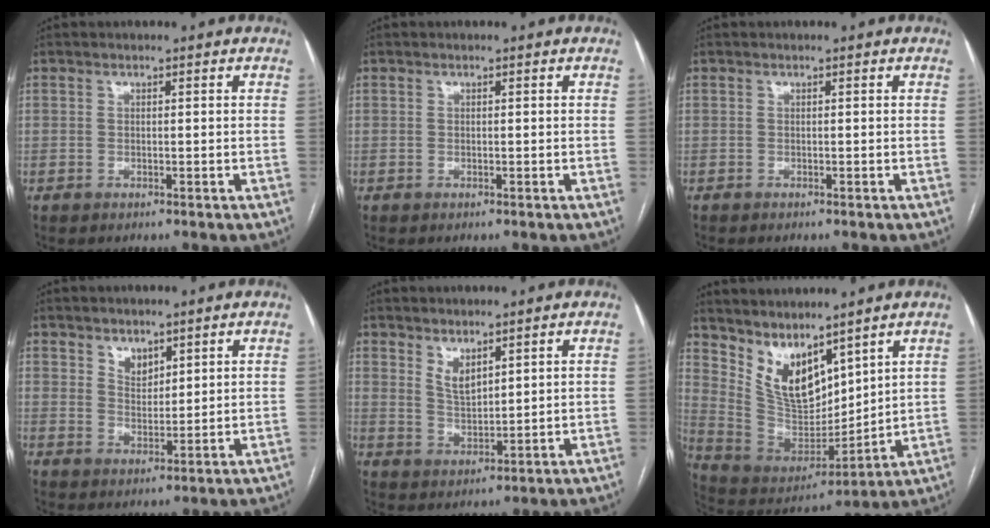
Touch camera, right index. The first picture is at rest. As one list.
[{"total": 0.0}, {"total": 0.5, "force": [-0.5, 0.0, 0.2], "torque": [0.000, -0.002, -0.008]}, {"total": 3.4, "force": [2.3, 2.0, 1.5], "torque": [-0.026, -0.005, 0.049]}, {"total": 3.8, "force": [2.7, 1.3, 2.3], "torque": [-0.047, -0.011, 0.060]}, {"total": 11.7, "force": [8.4, 5.1, 6.5], "torque": [-0.134, 0.003, 0.187]}]